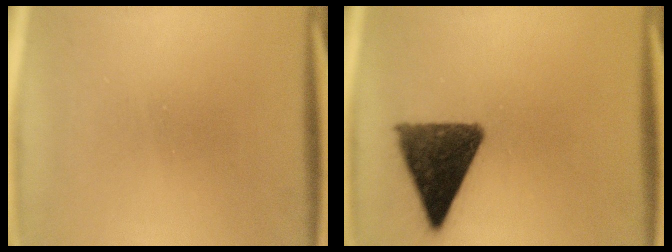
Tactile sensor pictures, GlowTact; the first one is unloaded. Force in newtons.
{"total": 12.3}